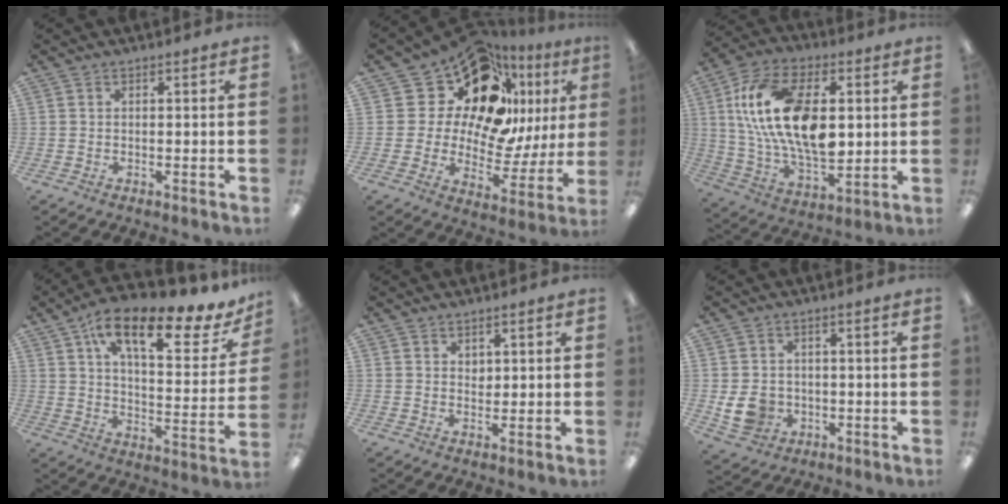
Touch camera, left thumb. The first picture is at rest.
{"total": 20.3, "force": [12.1, 11.5, 11.5], "torque": [-0.202, -0.088, 0.213]}
{"total": 21.0, "force": [3.6, 12.2, 16.7], "torque": [-0.326, 0.005, 0.059]}
{"total": 18.6, "force": [11.8, 6.4, 12.9], "torque": [-0.200, -0.068, 0.188]}
{"total": 2.0, "force": [1.4, 1.3, 0.7], "torque": [-0.006, -0.002, 0.024]}
{"total": 6.9, "force": [-1.1, 6.1, 3.1], "torque": [-0.062, 0.008, -0.016]}